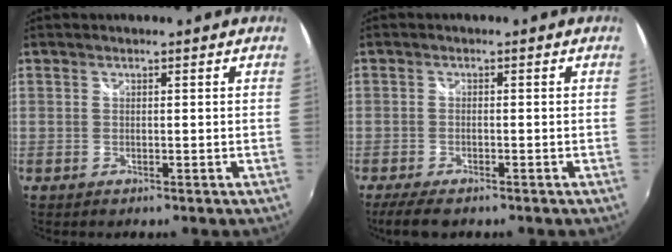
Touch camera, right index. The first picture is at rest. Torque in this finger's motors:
{"motor_torque": [0.24, -0.07, 0.07, 0.03]}